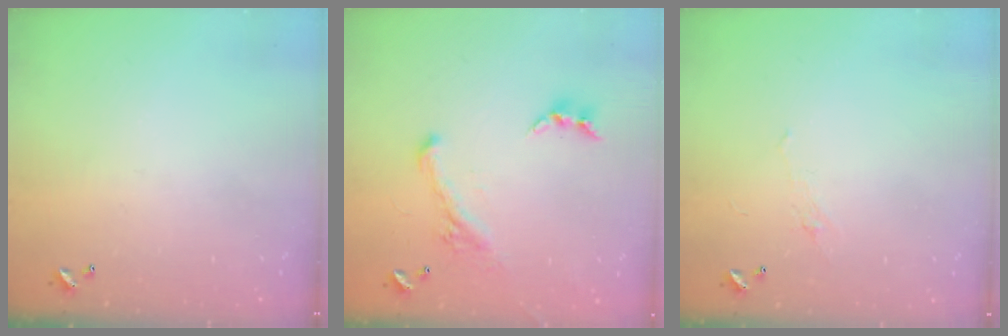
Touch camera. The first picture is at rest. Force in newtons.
{"total": 1.9, "press": 1.3, "slide": 1.4}
{"total": 0.9, "press": 0.5, "slide": 0.7}